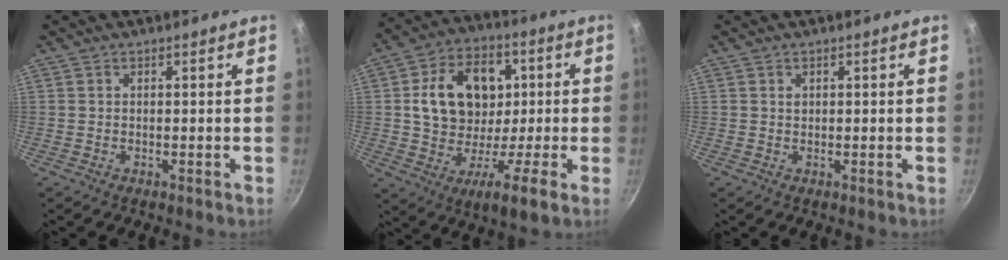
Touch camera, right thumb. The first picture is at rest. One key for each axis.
{"total": 17.6, "fx": 2.1, "fy": 12.7, "fz": 11.9, "tx": -0.171, "ty": 0.026, "tz": 0.025}
{"total": 0.6, "fx": 0.3, "fy": 0.5, "fz": 0.3, "tx": -0.001, "ty": -0.001, "tz": 0.004}